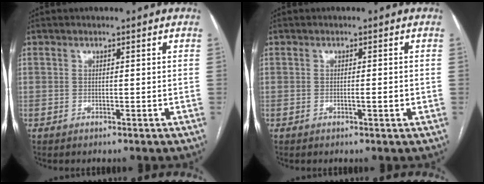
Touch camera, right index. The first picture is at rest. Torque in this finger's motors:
{"motor_torque": [0.12, -0.18, 0.22, 0.02]}